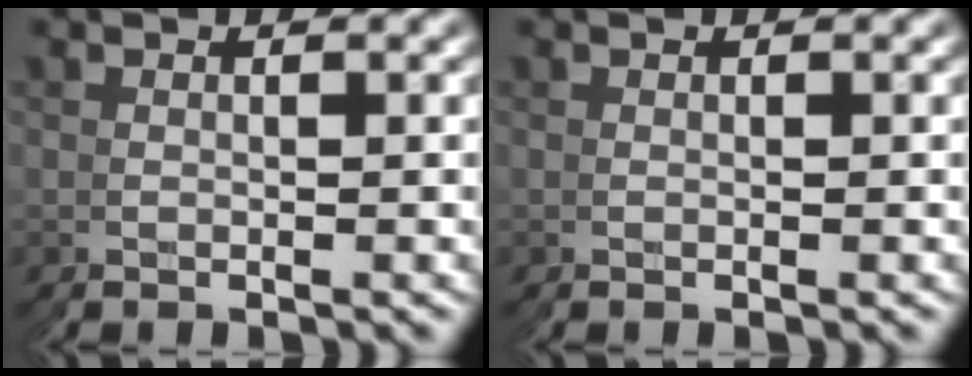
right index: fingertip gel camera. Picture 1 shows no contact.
{"total": 0.0}